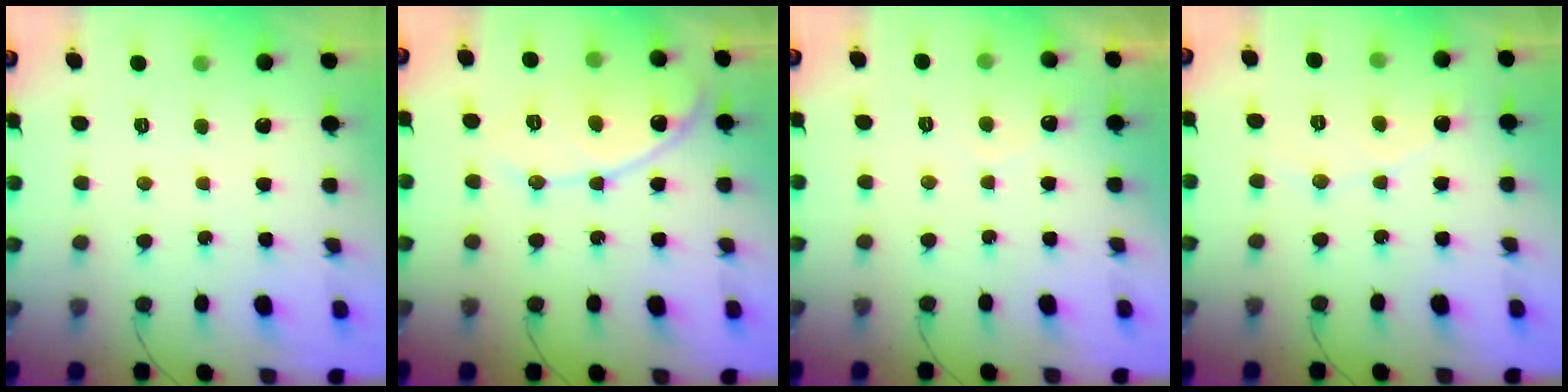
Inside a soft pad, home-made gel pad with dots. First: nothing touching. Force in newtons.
{"total": 11.3, "press": 11.3, "slide": 0.9}
{"total": 3.0, "press": 3.0, "slide": 0.1}
{"total": 3.7, "press": 3.7, "slide": 0.4}